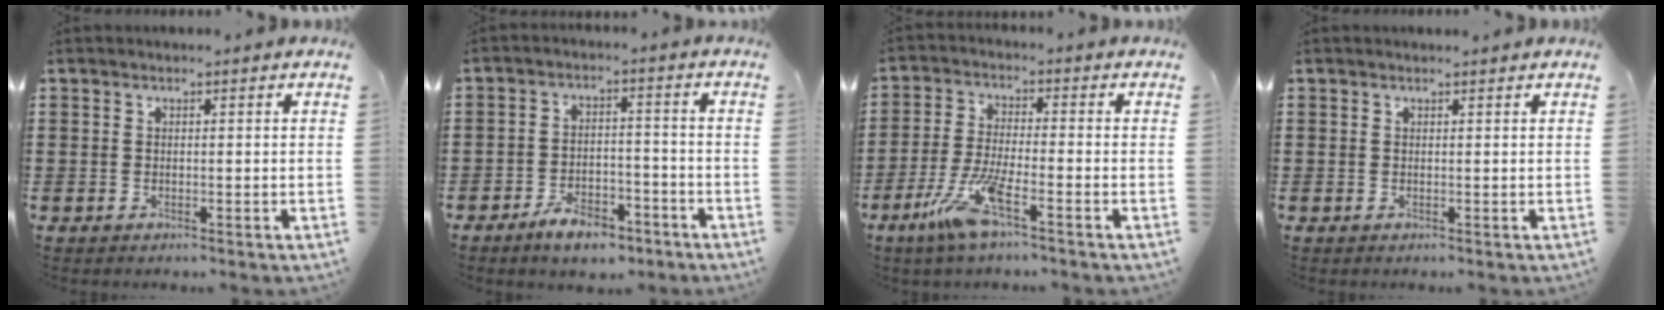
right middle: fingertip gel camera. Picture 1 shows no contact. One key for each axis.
{"total": 6.1, "fx": -4.9, "fy": 2.1, "fz": 2.9, "tx": -0.056, "ty": 0.010, "tz": -0.092}
{"total": 8.3, "fx": -4.5, "fy": 1.4, "fz": 6.8, "tx": -0.154, "ty": -0.013, "tz": -0.086}
{"total": 0.0}